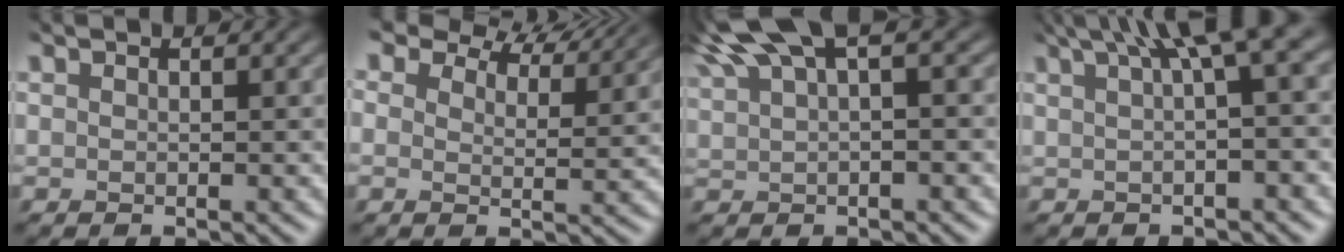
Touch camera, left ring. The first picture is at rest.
{"total": 6.5, "force": [5.9, 2.1, 1.7], "torque": [-0.051, -0.018, 0.084]}
{"total": 6.5, "force": [3.4, 2.2, 5.1], "torque": [-0.137, 0.012, 0.079]}
{"total": 6.4, "force": [3.1, 1.6, 5.4], "torque": [-0.104, 0.010, 0.068]}